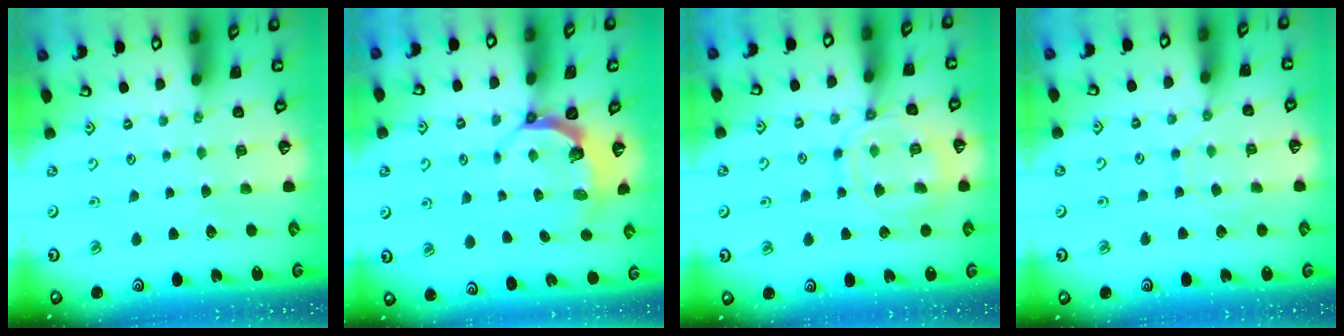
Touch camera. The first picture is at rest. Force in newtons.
{"total": 5.4, "press": 4.3, "slide": 3.2}
{"total": 11.9, "press": 11.9, "slide": 0.7}
{"total": 5.0, "press": 4.9, "slide": 0.5}